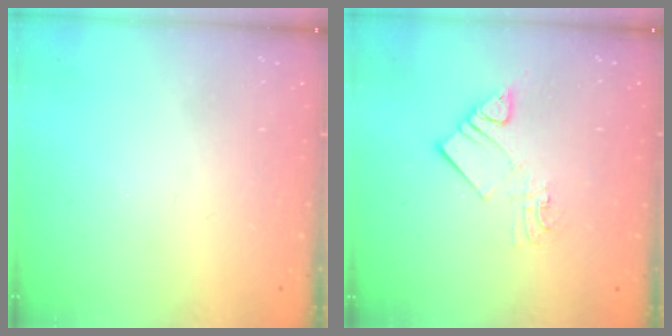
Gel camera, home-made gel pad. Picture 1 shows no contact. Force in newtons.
{"total": 9.1, "press": 9.1, "slide": 0.5}